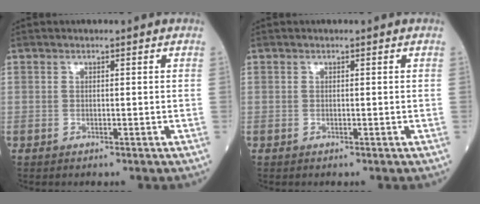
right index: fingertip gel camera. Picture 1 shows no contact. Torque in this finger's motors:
{"motor_torque": [0.00, 0.00, 0.00, 0.00]}